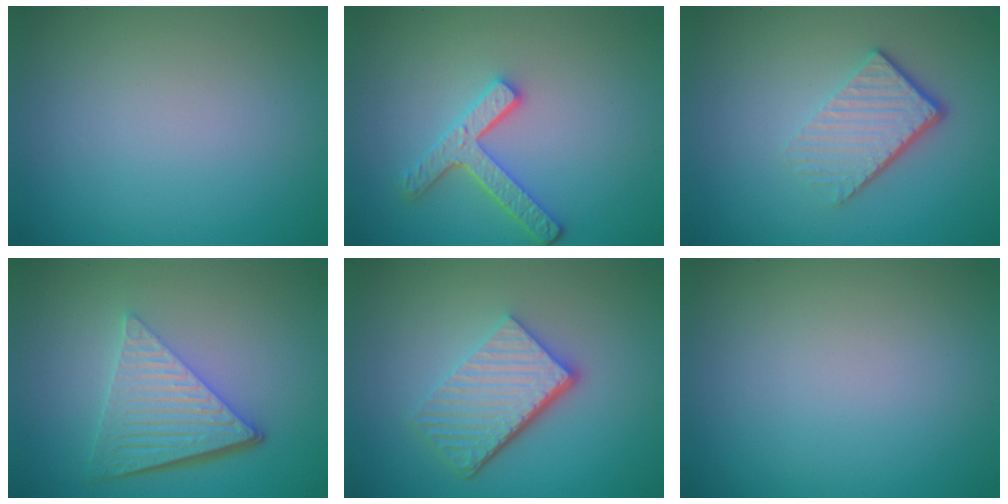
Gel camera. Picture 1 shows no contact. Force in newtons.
{"total": 3.7, "press": 3.0, "slide": 2.2}
{"total": 4.2, "press": 2.8, "slide": 3.1}
{"total": 6.4, "press": 4.3, "slide": 4.8}
{"total": 5.7, "press": 4.0, "slide": 4.1}
{"total": 0.0}